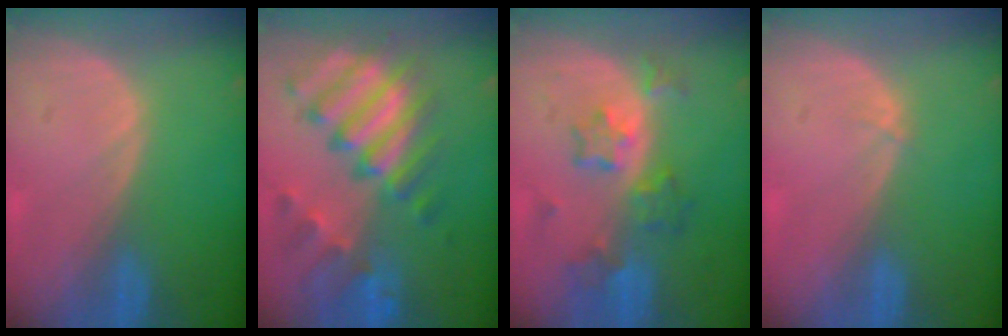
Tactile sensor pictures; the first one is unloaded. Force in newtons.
{"total": 11.5, "press": 9.9, "slide": 5.9}
{"total": 7.3, "press": 6.5, "slide": 3.3}
{"total": 0.6, "press": 0.4, "slide": 0.3}